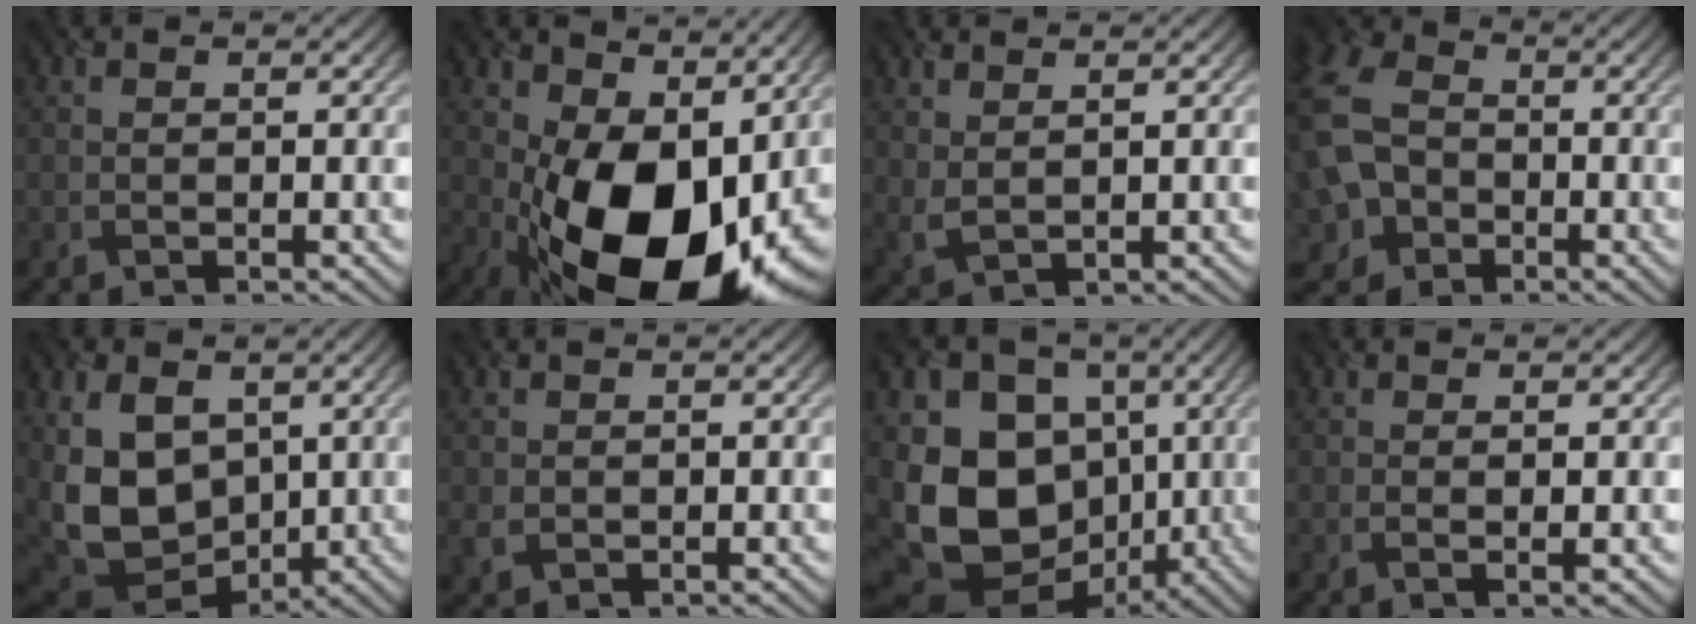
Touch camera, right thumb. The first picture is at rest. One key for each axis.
{"total": 18.5, "fx": -0.1, "fy": 11.5, "fz": 14.4, "tx": -0.247, "ty": -0.040, "tz": 0.014}
{"total": 2.5, "fx": 1.6, "fy": 1.1, "fz": 1.5, "tx": -0.045, "ty": -0.001, "tz": 0.038}
{"total": 13.4, "fx": -2.6, "fy": 10.7, "fz": 7.7, "tx": -0.220, "ty": -0.031, "tz": -0.055}
{"total": 13.0, "fx": 1.1, "fy": 9.3, "fz": 9.0, "tx": -0.228, "ty": -0.024, "tz": 0.023}
{"total": 1.7, "fx": 0.0, "fy": 1.5, "fz": 0.8, "tx": -0.023, "ty": -0.006, "tz": 0.002}
{"total": 14.6, "fx": -1.3, "fy": 11.5, "fz": 8.9, "tx": -0.193, "ty": -0.019, "tz": -0.025}
{"total": 1.4, "fx": 0.3, "fy": 0.2, "fz": 1.4, "tx": -0.028, "ty": 0.002, "tz": 0.003}